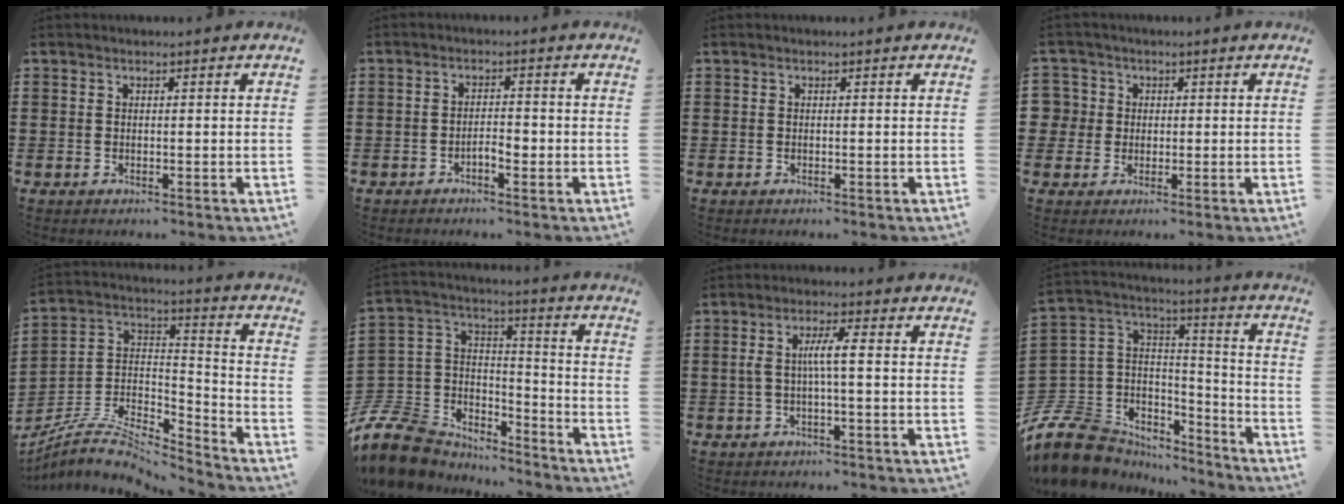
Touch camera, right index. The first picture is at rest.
{"total": 2.3, "force": [-1.1, 0.8, 1.8], "torque": [-0.034, 0.004, -0.022]}
{"total": 0.0}
{"total": 3.5, "force": [0.5, 3.4, 0.2], "torque": [-0.022, 0.012, 0.009]}
{"total": 7.9, "force": [-6.4, 2.9, 3.4], "torque": [-0.077, 0.008, -0.127]}
{"total": 10.7, "force": [-8.6, 5.8, 2.5], "torque": [-0.099, 0.005, -0.171]}
{"total": 4.5, "force": [-0.1, 0.6, 4.5], "torque": [-0.093, 0.002, -0.010]}
{"total": 11.7, "force": [-8.2, 7.6, 3.8], "torque": [-0.122, 0.012, -0.157]}